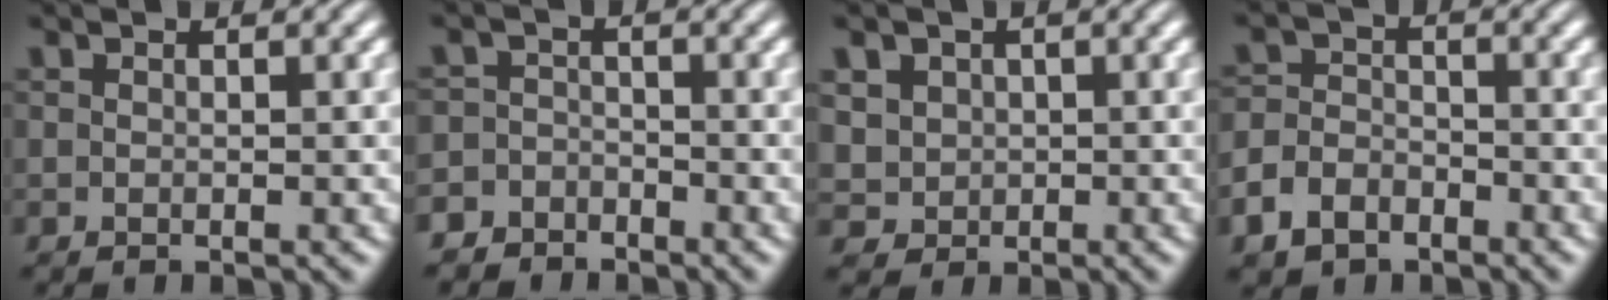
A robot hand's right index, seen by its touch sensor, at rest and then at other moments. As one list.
[{"total": 3.9, "force": [-3.4, 2.1, -0.2], "torque": [0.014, -0.014, -0.060]}, {"total": 5.0, "force": [0.4, 4.6, 1.8], "torque": [-0.053, -0.034, 0.022]}, {"total": 4.2, "force": [-2.9, 2.8, 1.0], "torque": [-0.013, -0.018, -0.045]}]